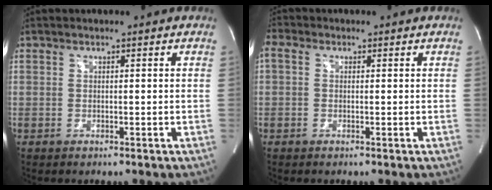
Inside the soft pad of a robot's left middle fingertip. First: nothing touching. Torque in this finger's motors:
{"motor_torque": [0.93, -0.43, 0.71, 0.21]}